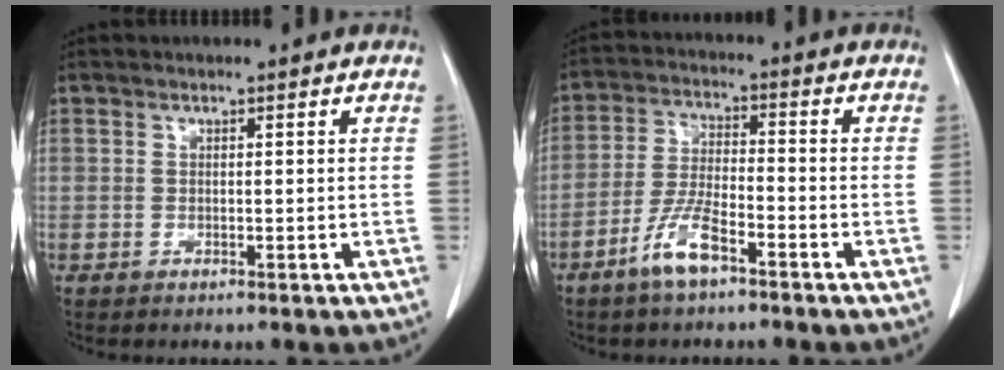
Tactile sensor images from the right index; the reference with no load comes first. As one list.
[{"total": 6.8, "force": [-4.3, 1.4, 5.1], "torque": [-0.107, -0.002, -0.082]}]